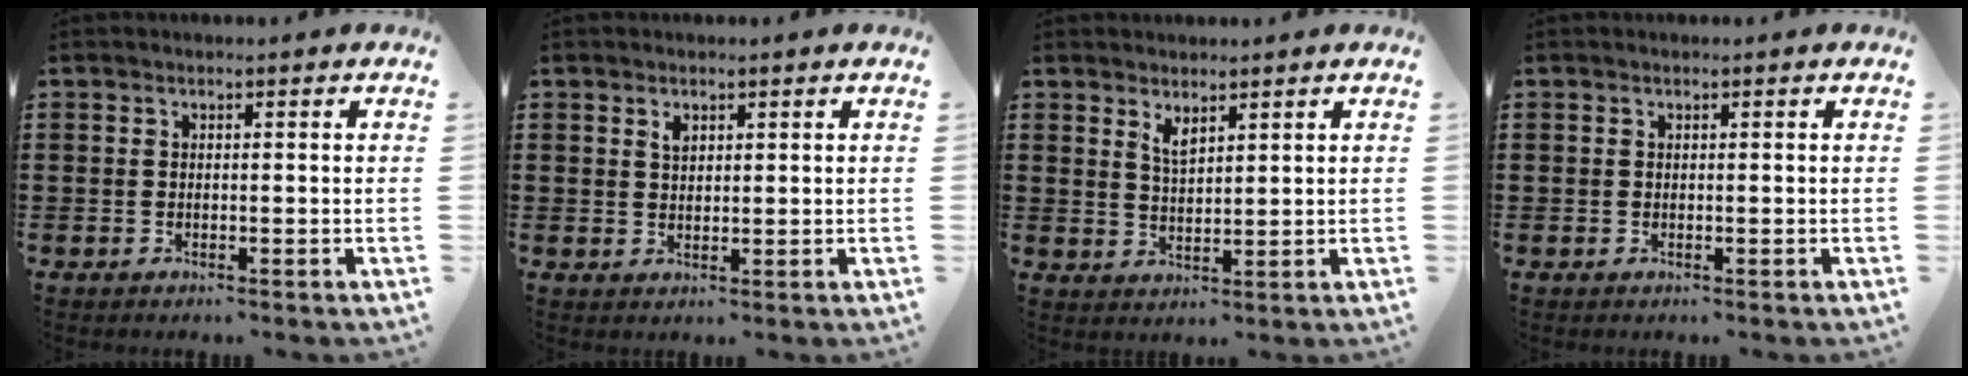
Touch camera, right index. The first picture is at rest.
{"total": 1.5, "force": [1.0, 0.7, 0.9], "torque": [-0.013, -0.003, 0.018]}
{"total": 2.6, "force": [2.0, 0.7, 1.5], "torque": [-0.034, 0.000, 0.037]}
{"total": 0.0}